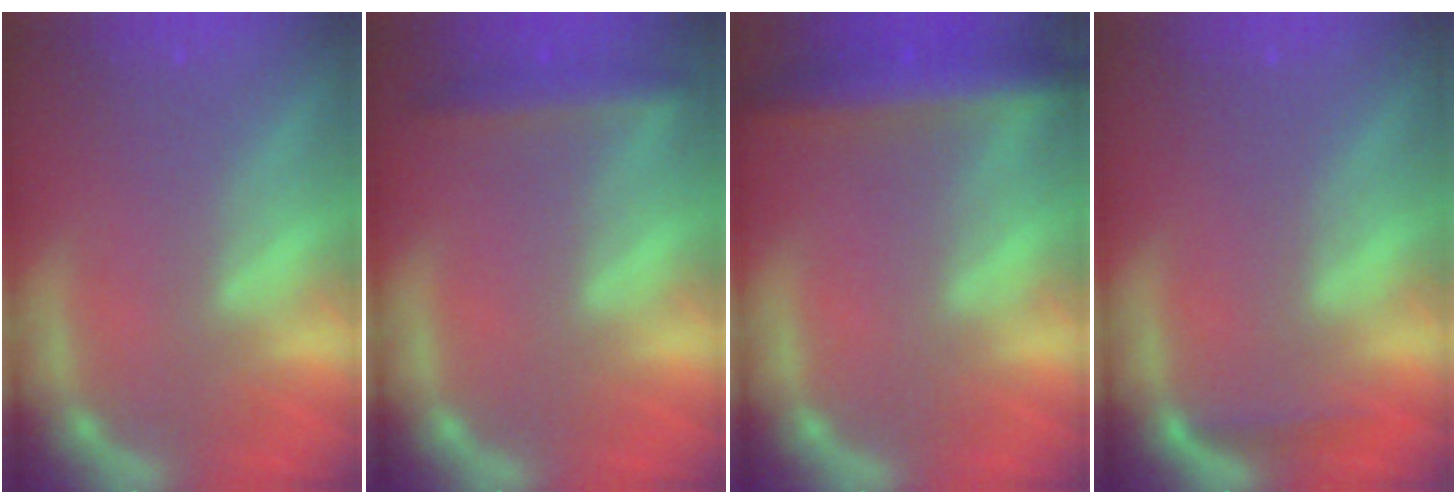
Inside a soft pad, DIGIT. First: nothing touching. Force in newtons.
{"total": 2.9}
{"total": 6.0}
{"total": 1.4}